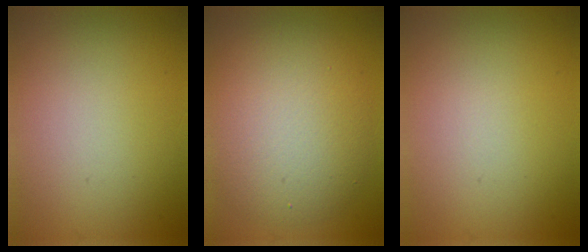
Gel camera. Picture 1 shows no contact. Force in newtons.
{"total": 7.1, "press": 7.0, "slide": 0.5}
{"total": 0.0}